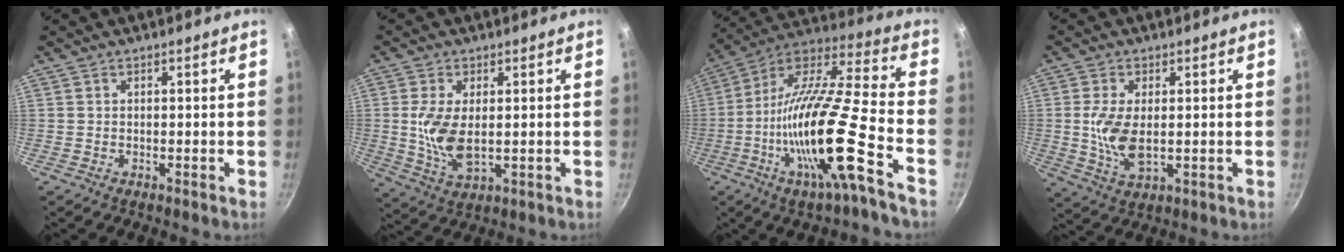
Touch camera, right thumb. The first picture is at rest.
{"total": 8.5, "force": [0.5, 4.4, 7.3], "torque": [-0.148, -0.011, 0.017]}
{"total": 22.3, "force": [-8.4, 3.1, 20.5], "torque": [-0.350, 0.026, -0.167]}
{"total": 8.0, "force": [0.2, 4.0, 6.9], "torque": [-0.141, -0.010, 0.009]}